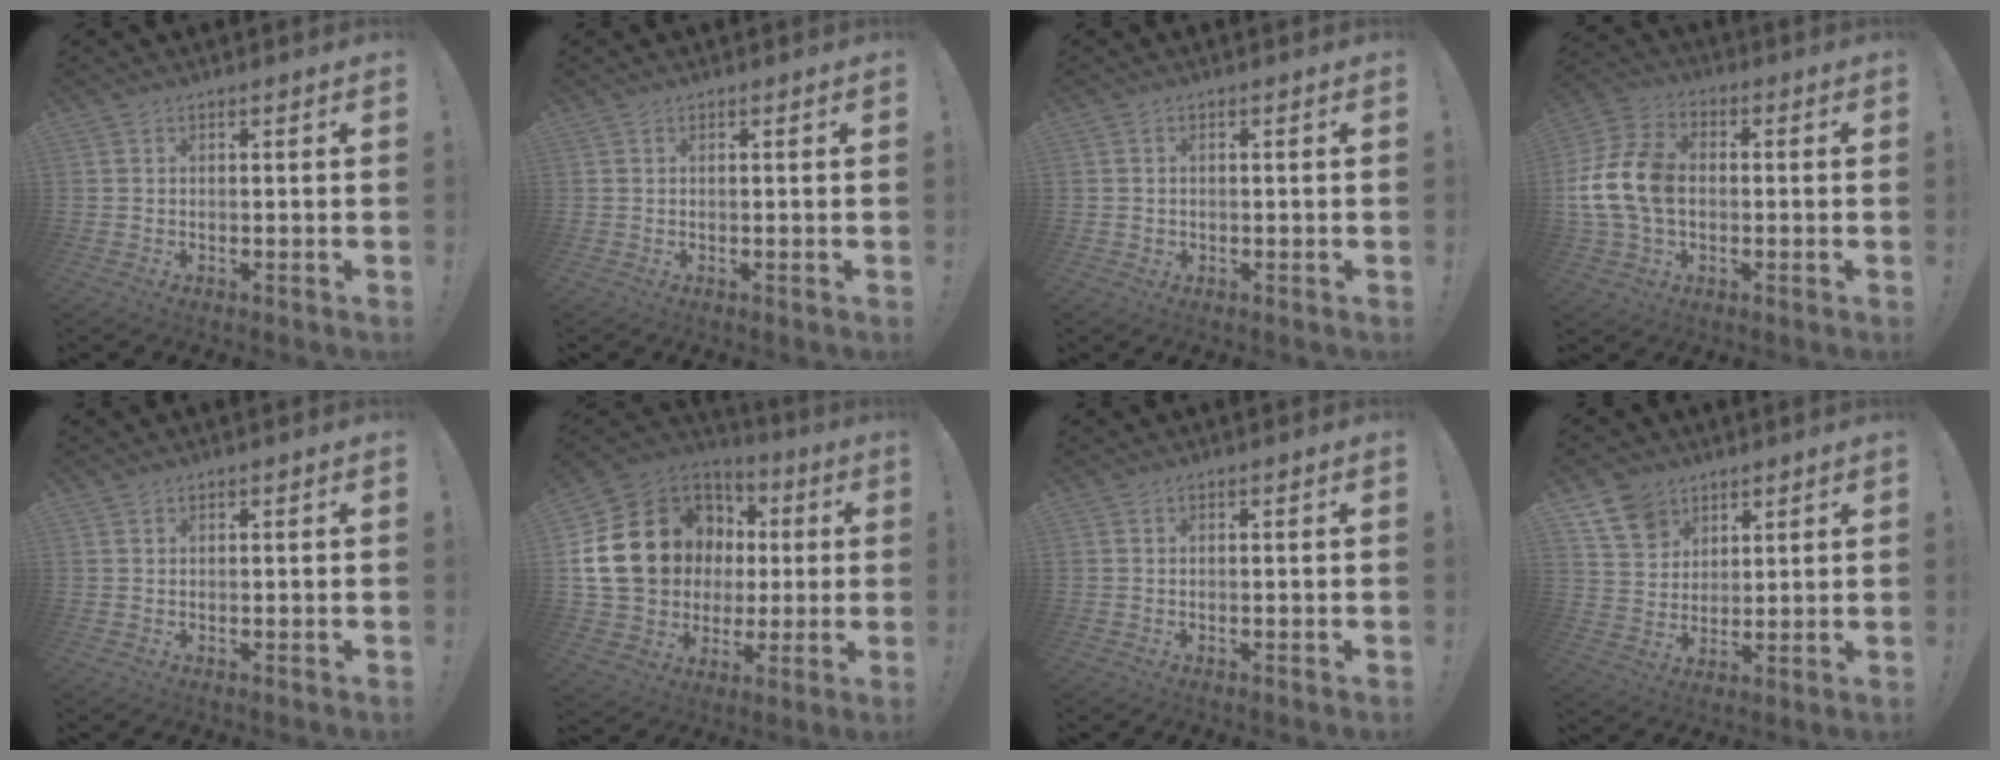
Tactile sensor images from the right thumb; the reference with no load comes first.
{"total": 0.0}
{"total": 1.1, "force": [0.1, 1.0, 0.2], "torque": [0.004, -0.003, -0.001]}
{"total": 15.1, "force": [-0.3, 10.9, 10.4], "torque": [-0.210, 0.016, -0.003]}
{"total": 0.6, "force": [0.6, 0.1, 0.1], "torque": [0.000, -0.001, 0.010]}
{"total": 21.4, "force": [5.4, 17.3, 11.3], "torque": [-0.187, -0.010, 0.138]}
{"total": 0.0}
{"total": 10.0, "force": [6.4, 7.3, 2.5], "torque": [-0.048, -0.036, 0.129]}